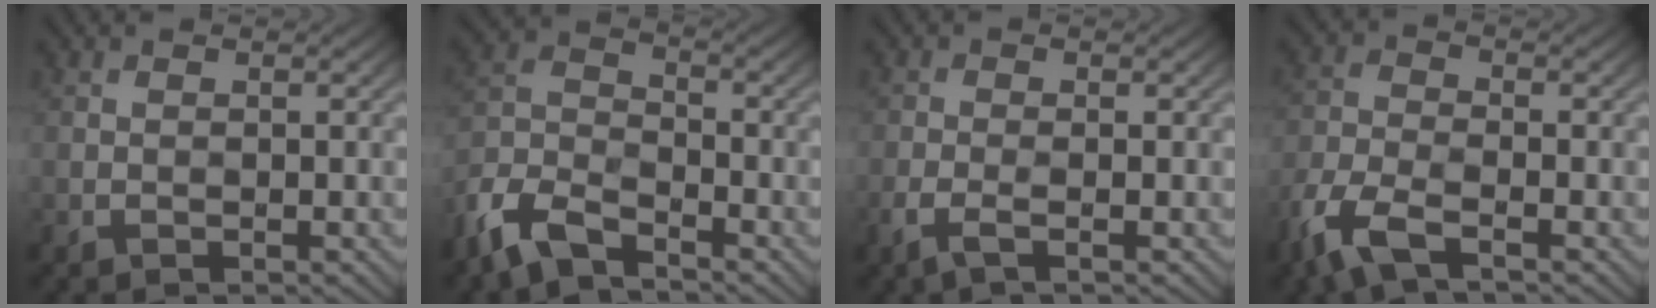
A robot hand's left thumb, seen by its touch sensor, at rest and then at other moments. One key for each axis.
{"total": 7.5, "fx": -5.3, "fy": 3.1, "fz": 4.4, "tx": -0.093, "ty": 0.000, "tz": -0.125}
{"total": 1.7, "fx": -0.1, "fy": 0.4, "fz": 1.7, "tx": -0.037, "ty": 0.003, "tz": -0.013}
{"total": 6.3, "fx": -3.5, "fy": 2.6, "fz": 4.6, "tx": -0.105, "ty": -0.008, "tz": -0.088}